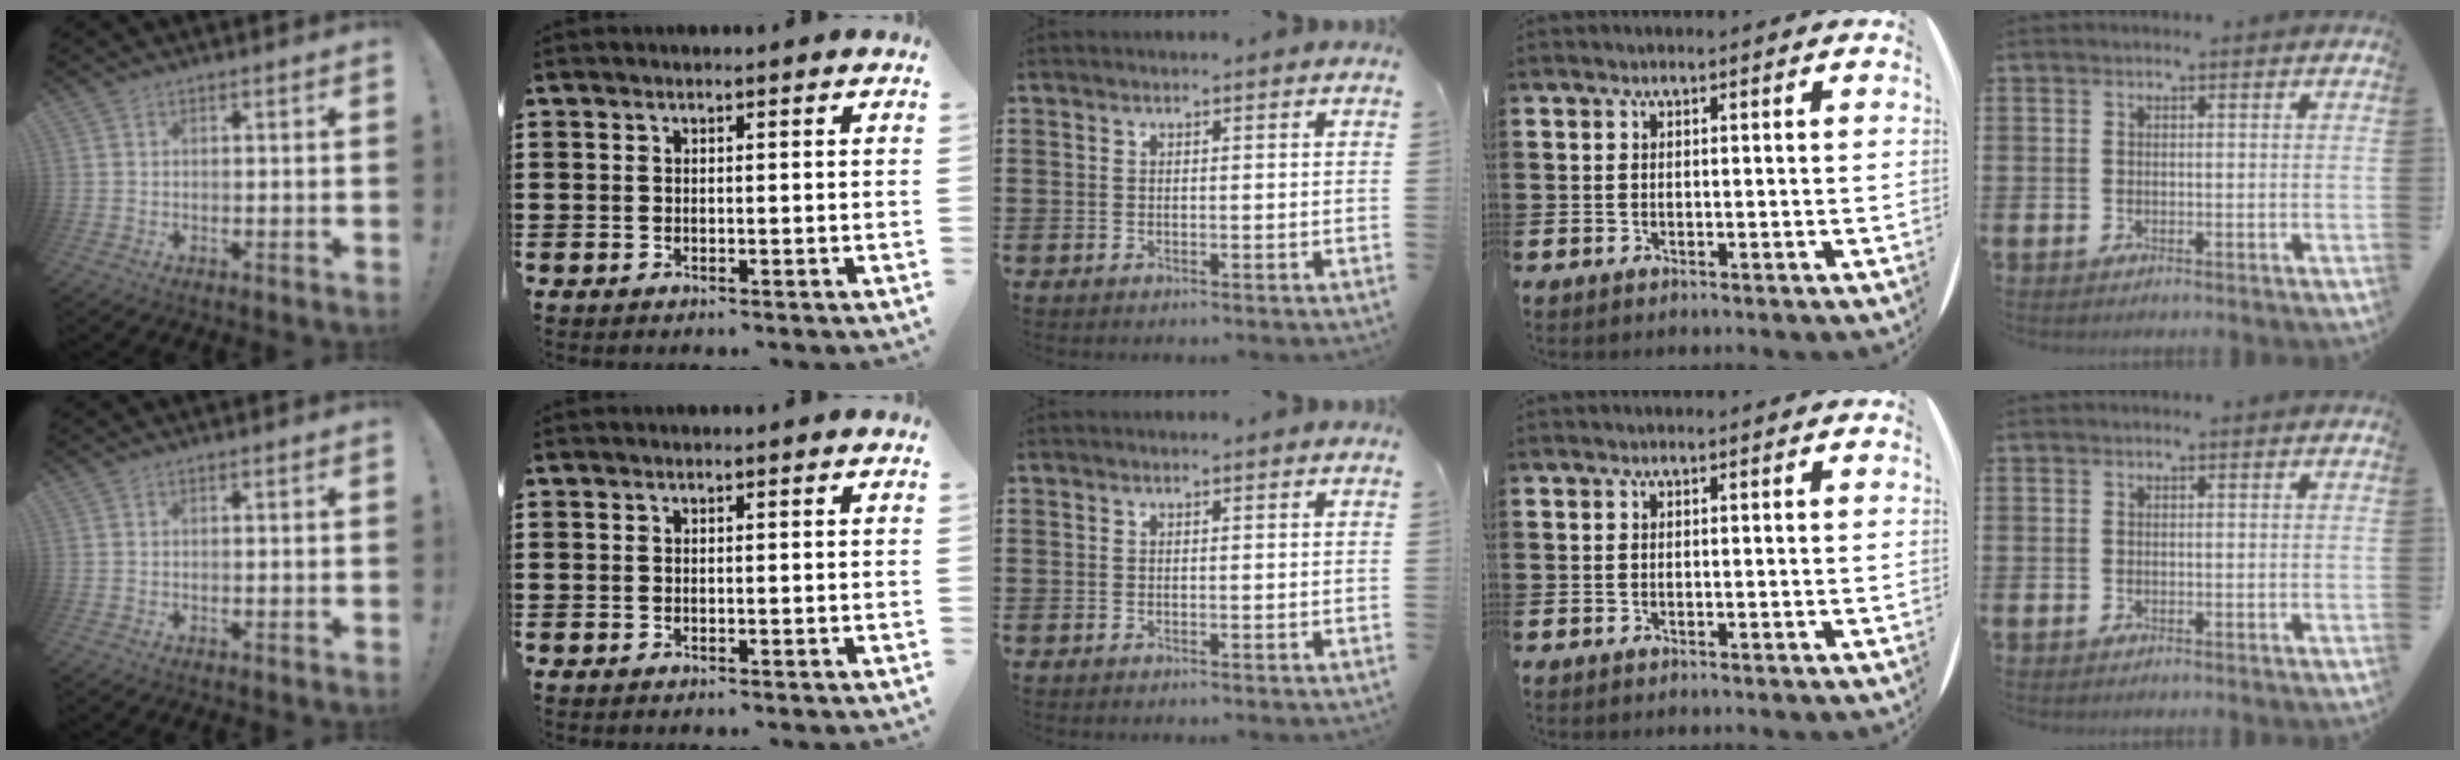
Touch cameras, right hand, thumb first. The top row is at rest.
{}